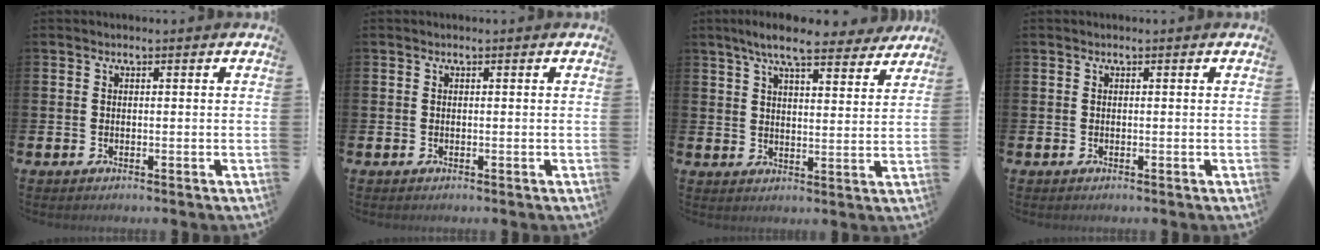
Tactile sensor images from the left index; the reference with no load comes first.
{"total": 0.0}
{"total": 8.3, "force": [7.4, 1.5, 3.5], "torque": [-0.071, -0.031, 0.130]}
{"total": 0.0}